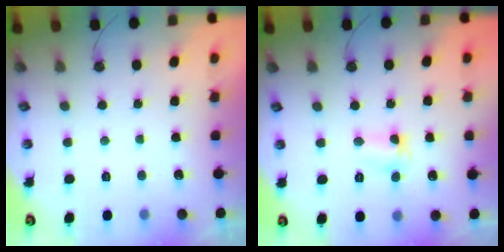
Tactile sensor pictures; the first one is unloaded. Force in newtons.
{"total": 3.1, "press": 3.1, "slide": 0.5}